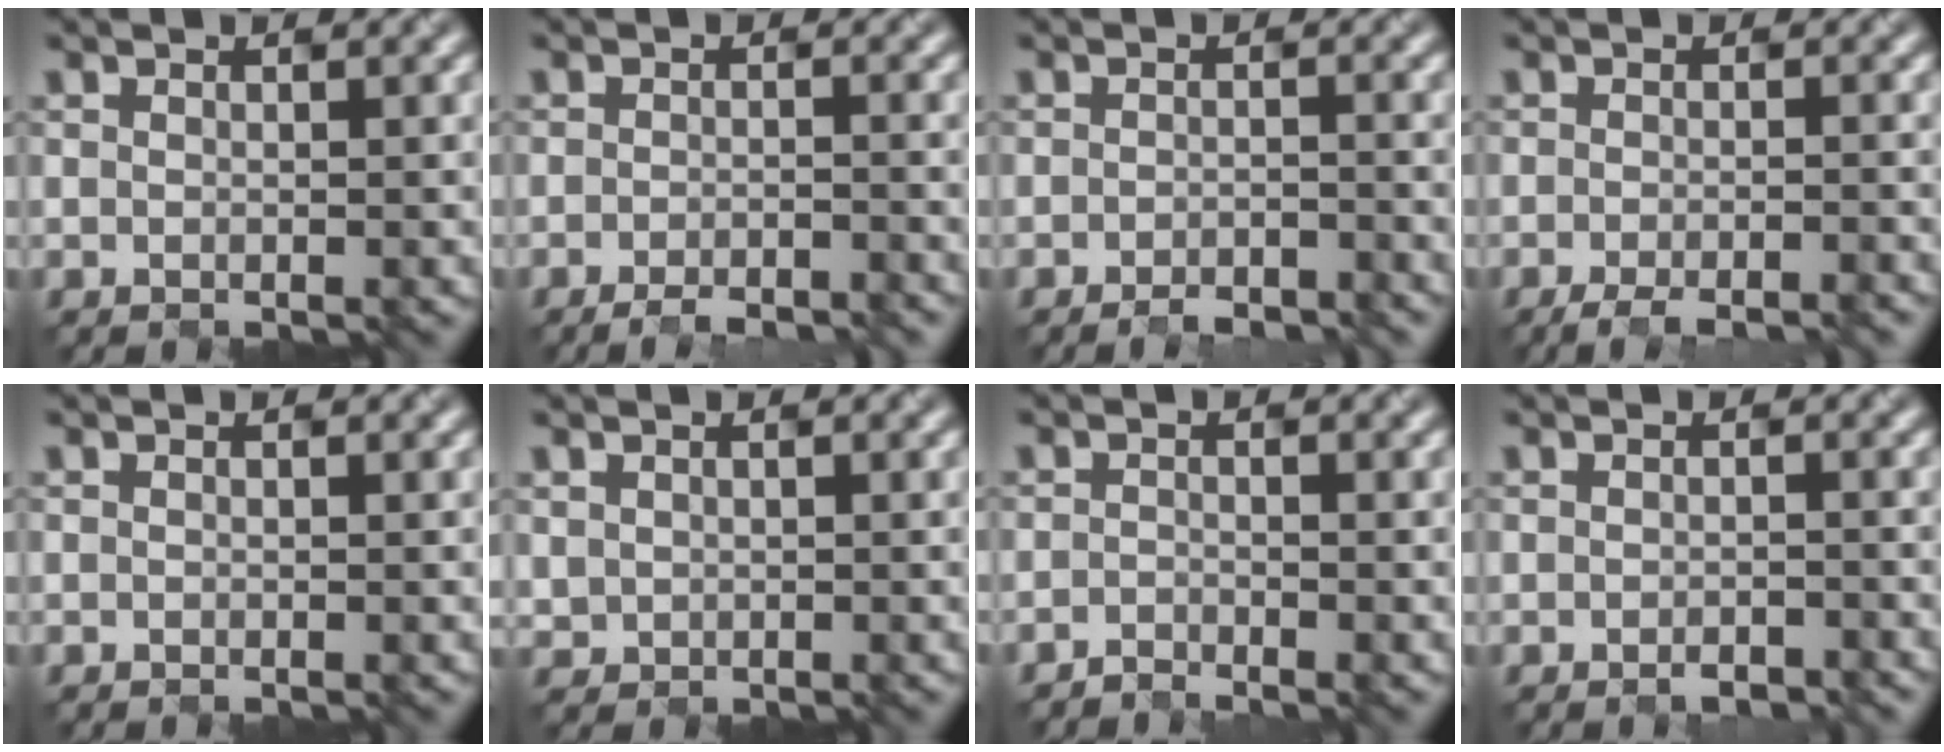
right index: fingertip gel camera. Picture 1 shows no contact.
{"total": 2.4, "force": [-2.1, 0.2, 1.2], "torque": [-0.012, -0.002, -0.036]}
{"total": 2.2, "force": [-2.0, 0.1, 0.7], "torque": [-0.010, -0.003, -0.034]}
{"total": 3.1, "force": [-2.2, 0.5, 2.1], "torque": [-0.019, -0.003, -0.036]}
{"total": 0.0}
{"total": 0.6, "force": [0.2, 0.5, -0.1], "torque": [0.001, 0.000, 0.014]}
{"total": 1.2, "force": [-1.2, -0.2, -0.3], "torque": [0.003, 0.002, -0.022]}
{"total": 1.3, "force": [-1.1, 0.2, 0.6], "torque": [-0.013, -0.004, -0.012]}